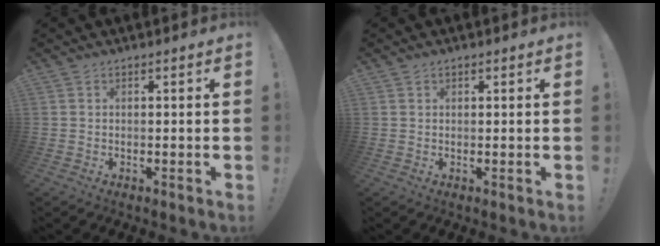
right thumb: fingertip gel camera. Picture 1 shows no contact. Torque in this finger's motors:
{"motor_torque": [-0.08, -0.18, -0.03, -0.08, 0.09]}